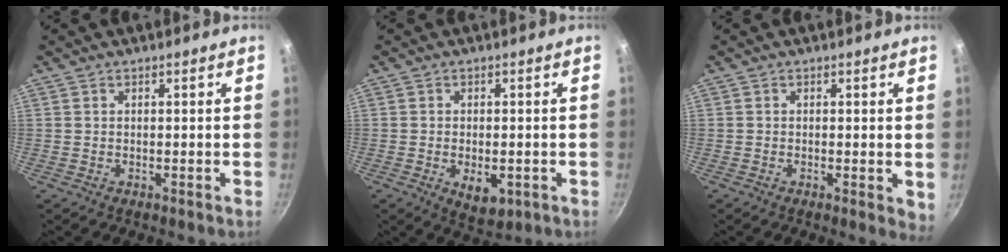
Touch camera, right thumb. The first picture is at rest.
{"total": 6.1, "force": [-1.7, 3.4, 4.7], "torque": [-0.059, -0.002, -0.015]}
{"total": 2.7, "force": [-0.1, 1.1, 2.5], "torque": [-0.029, -0.007, -0.004]}